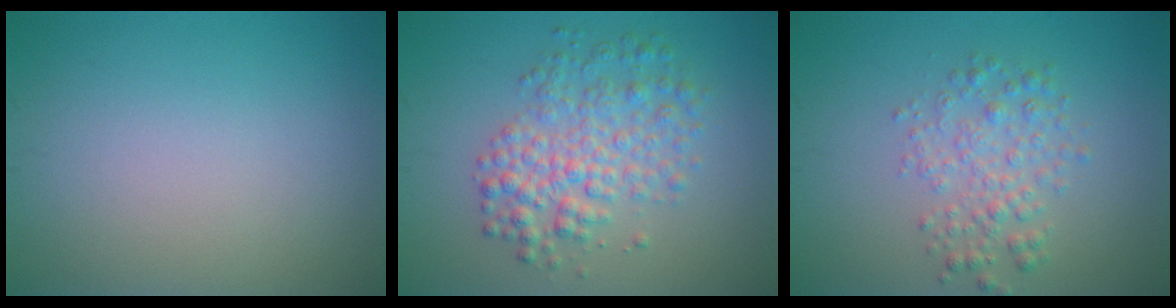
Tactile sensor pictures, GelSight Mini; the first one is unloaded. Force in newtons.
{"total": 4.6, "press": 4.6, "slide": 0.1}
{"total": 2.8, "press": 2.8, "slide": 0.0}